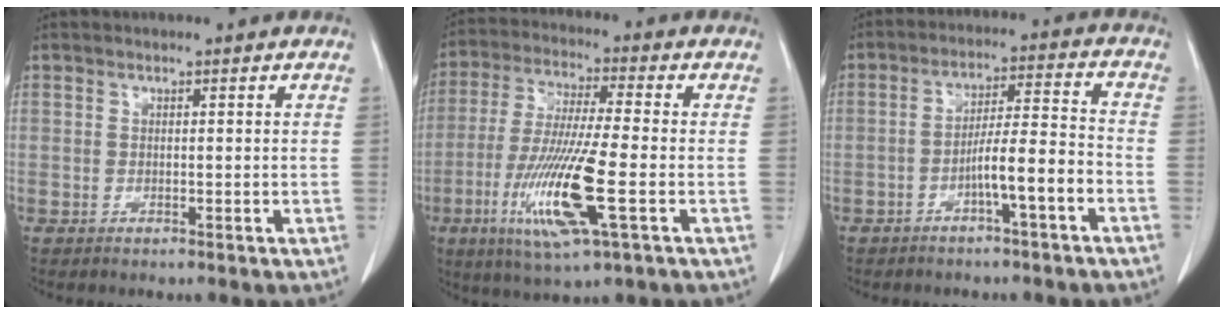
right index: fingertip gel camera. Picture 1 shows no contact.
{"total": 14.6, "force": [-4.5, 0.9, 13.8], "torque": [-0.283, -0.025, -0.085]}
{"total": 7.6, "force": [-3.5, 0.0, 6.8], "torque": [-0.116, 0.019, -0.056]}